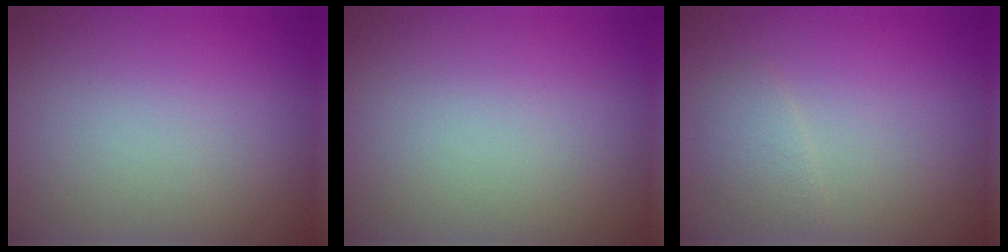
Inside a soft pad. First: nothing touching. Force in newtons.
{"total": 0.0}
{"total": 1.5, "press": 1.5, "slide": 0.1}